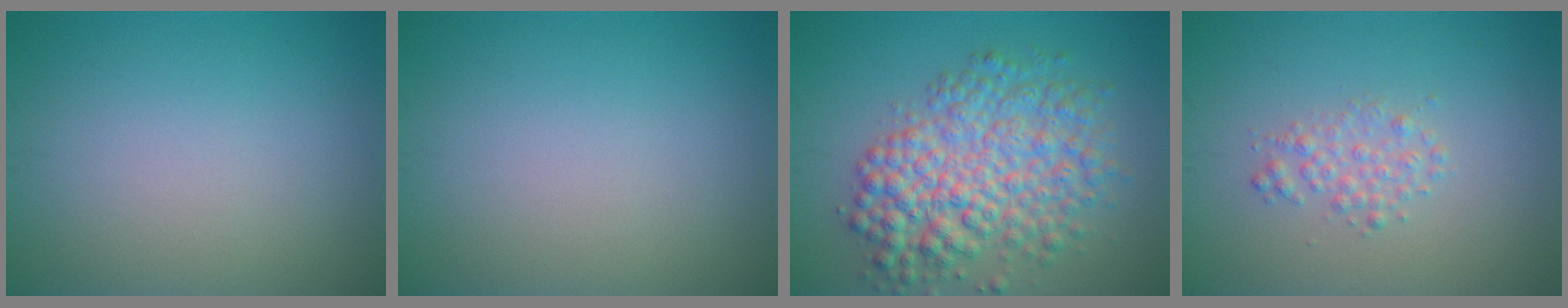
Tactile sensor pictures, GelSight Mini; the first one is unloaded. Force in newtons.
{"total": 0.0}
{"total": 7.6, "press": 7.6, "slide": 0.2}
{"total": 1.7, "press": 1.7, "slide": 0.0}